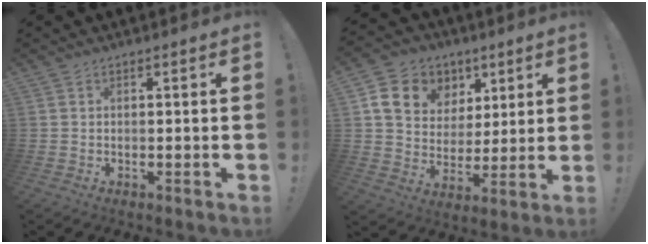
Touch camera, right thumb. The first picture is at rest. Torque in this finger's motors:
{"motor_torque": [0.95, 1.93, 0.26, -0.07, 0.00]}